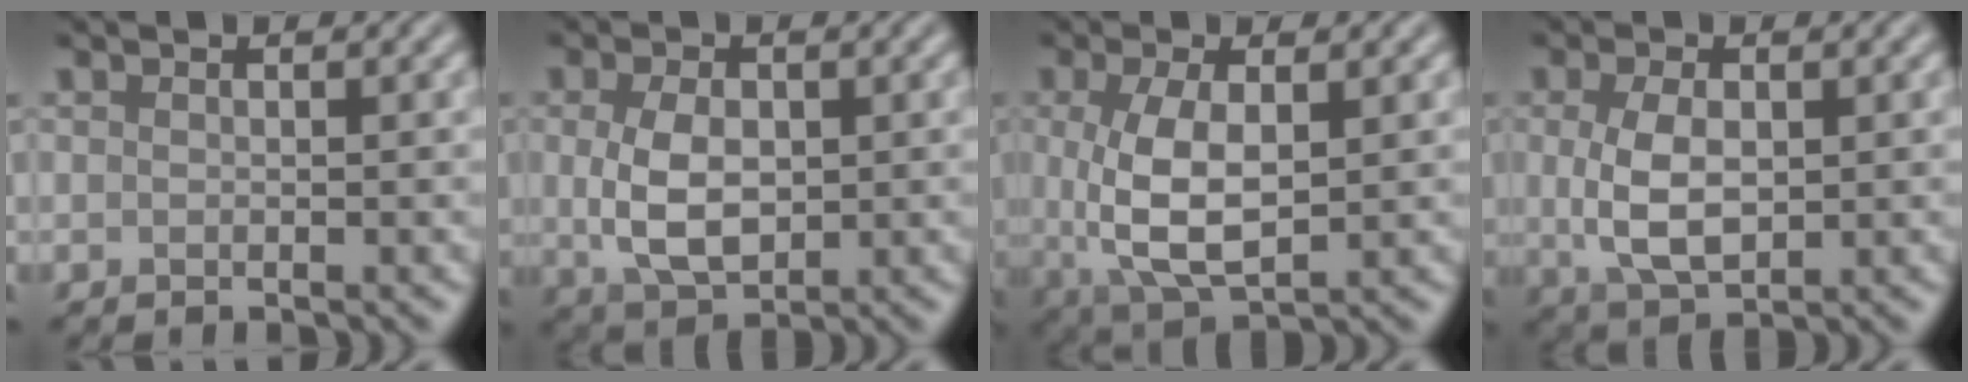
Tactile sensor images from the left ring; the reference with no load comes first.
{"total": 5.0, "force": [0.1, 3.2, 3.8], "torque": [-0.084, -0.003, 0.007]}
{"total": 5.9, "force": [0.4, 2.7, 5.2], "torque": [-0.115, -0.006, 0.011]}
{"total": 4.7, "force": [0.2, 2.7, 3.8], "torque": [-0.085, -0.001, 0.009]}